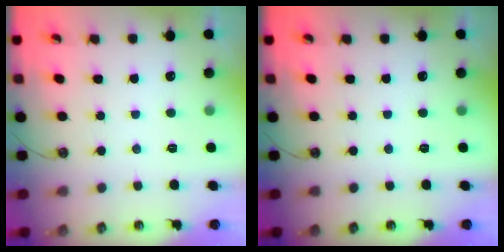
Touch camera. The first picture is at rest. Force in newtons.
{"total": 0.0}